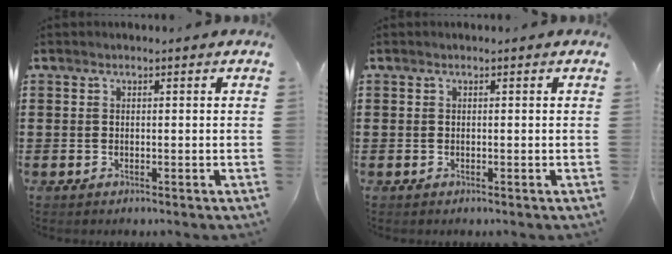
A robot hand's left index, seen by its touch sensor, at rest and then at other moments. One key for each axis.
{"total": 0.0}